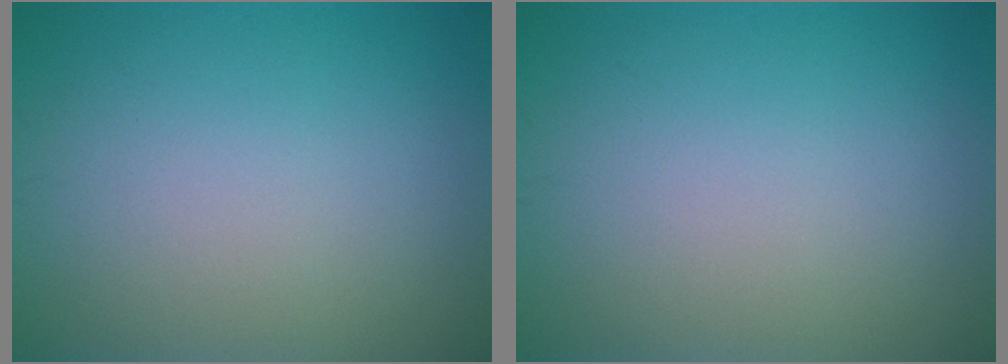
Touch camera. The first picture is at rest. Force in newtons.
{"total": 0.0}